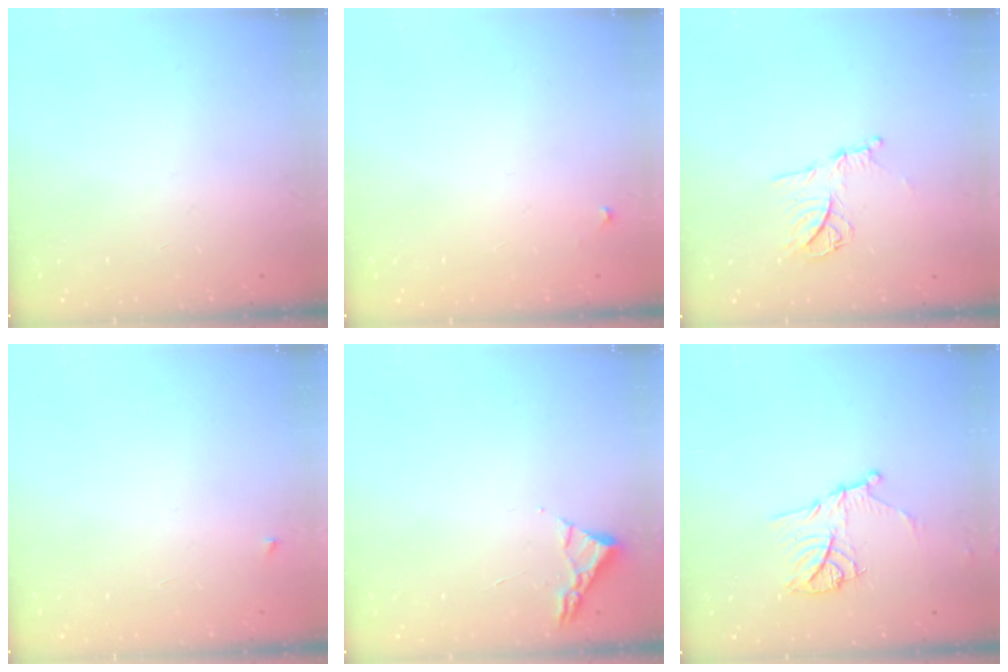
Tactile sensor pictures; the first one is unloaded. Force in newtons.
{"total": 4.2, "press": 4.1, "slide": 0.7}
{"total": 11.0, "press": 10.9, "slide": 1.1}
{"total": 2.5, "press": 2.4, "slide": 0.4}
{"total": 3.0, "press": 2.9, "slide": 0.4}
{"total": 11.8, "press": 11.8, "slide": 0.5}